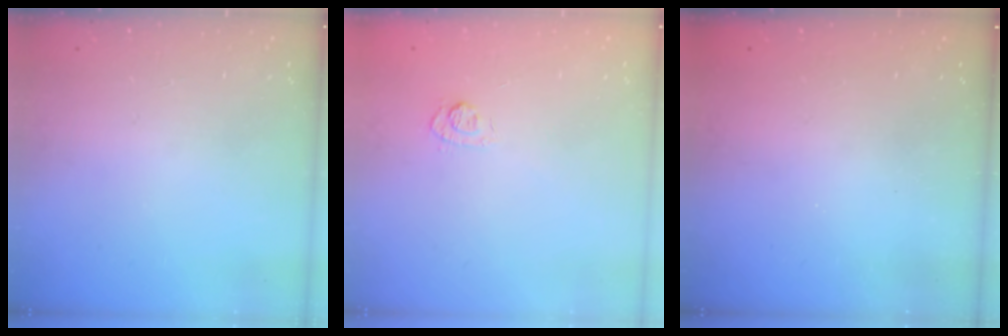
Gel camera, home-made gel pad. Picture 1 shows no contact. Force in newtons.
{"total": 4.6, "press": 4.4, "slide": 1.4}
{"total": 2.4, "press": 2.3, "slide": 0.7}